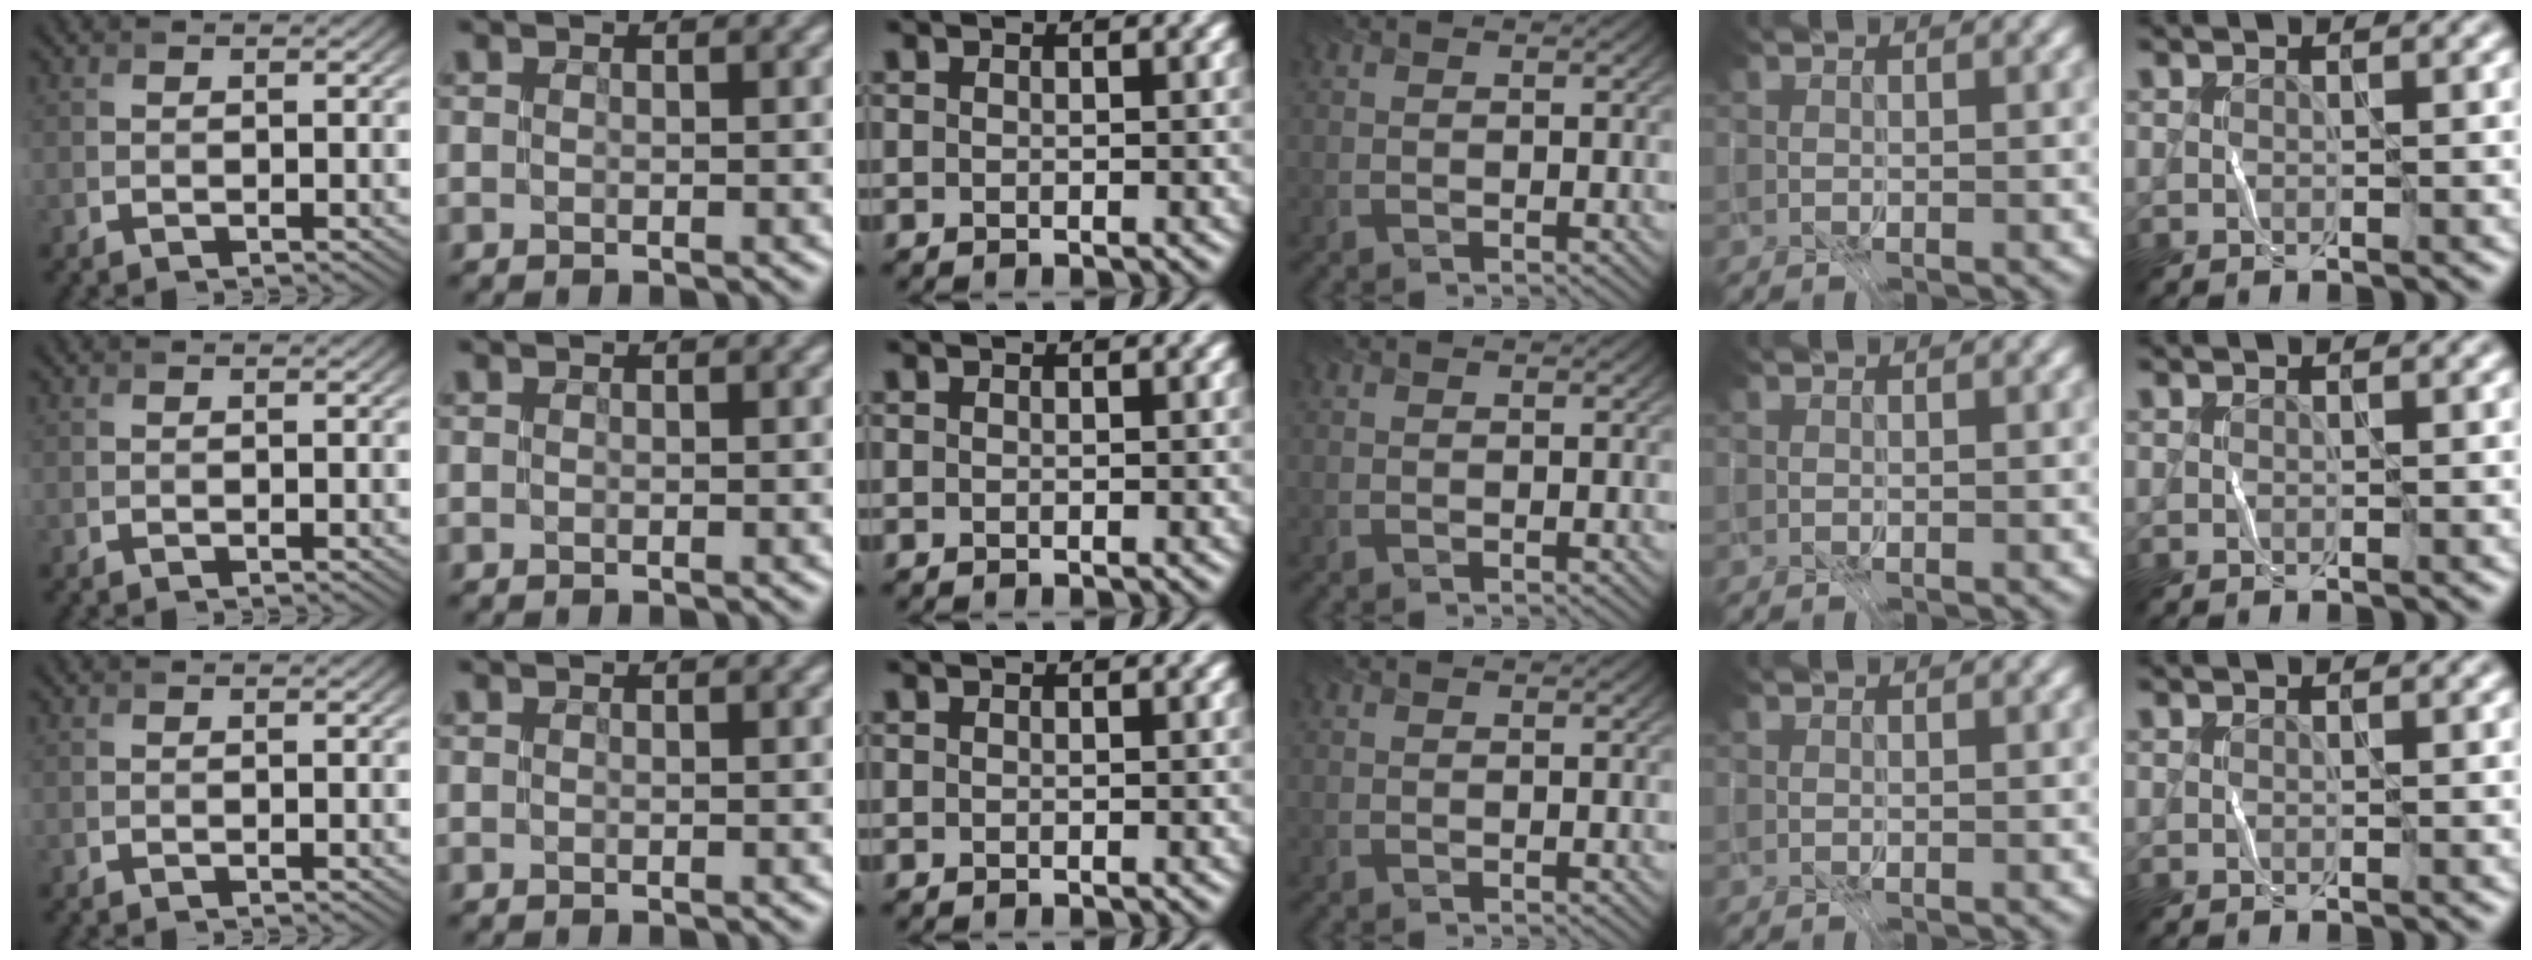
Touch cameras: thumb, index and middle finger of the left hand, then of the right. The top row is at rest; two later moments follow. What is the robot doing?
{"motion": "fold", "object": "coffee filter"}